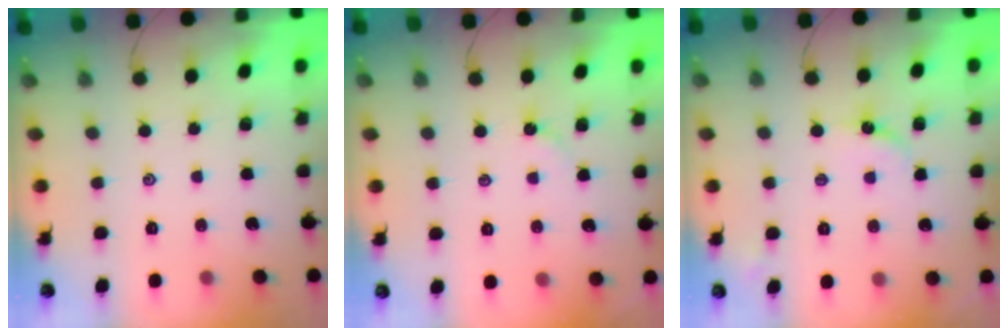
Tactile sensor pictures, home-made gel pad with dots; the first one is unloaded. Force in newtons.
{"total": 2.1, "press": 2.1, "slide": 0.2}
{"total": 4.6, "press": 4.5, "slide": 0.4}